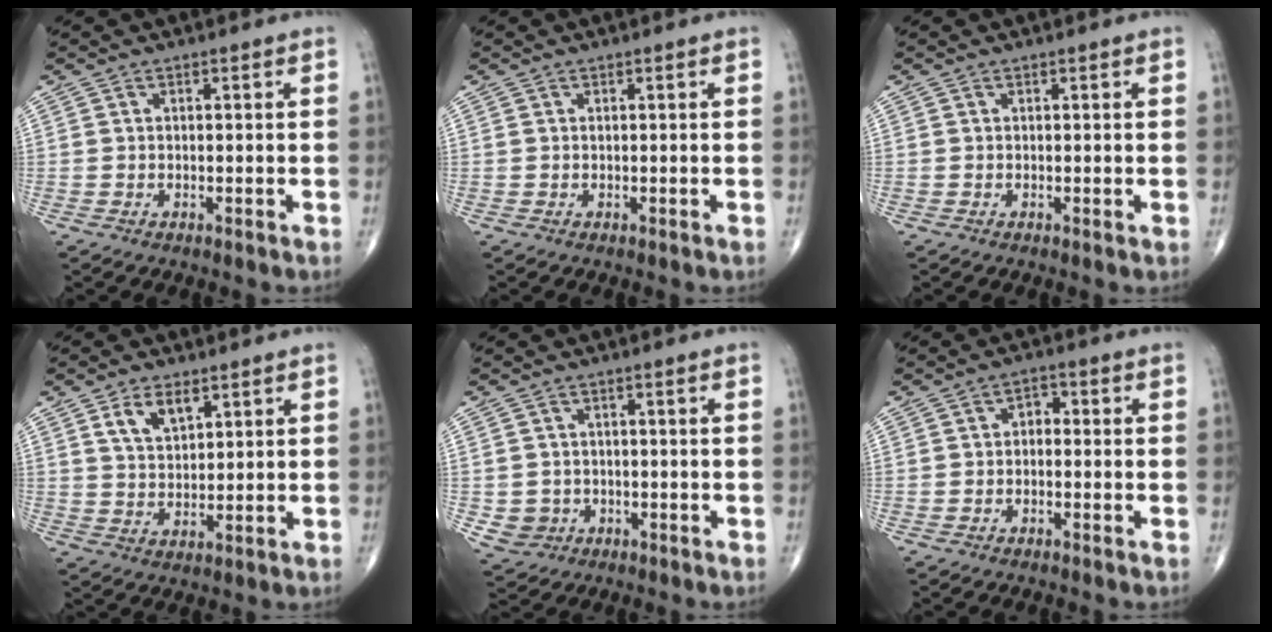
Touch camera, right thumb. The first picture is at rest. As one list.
[{"total": 0.0}, {"total": 0.0}, {"total": 6.0, "force": [3.3, 3.2, 3.9], "torque": [-0.058, -0.020, 0.066]}, {"total": 4.2, "force": [-0.9, 4.0, 0.9], "torque": [-0.003, 0.005, -0.009]}, {"total": 2.6, "force": [-0.3, 1.9, 1.7], "torque": [-0.010, 0.014, -0.015]}]